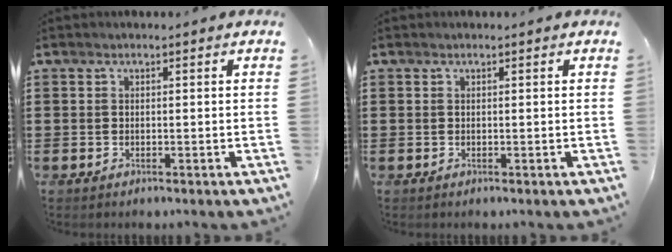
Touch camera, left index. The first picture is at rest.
{"total": 0.0}